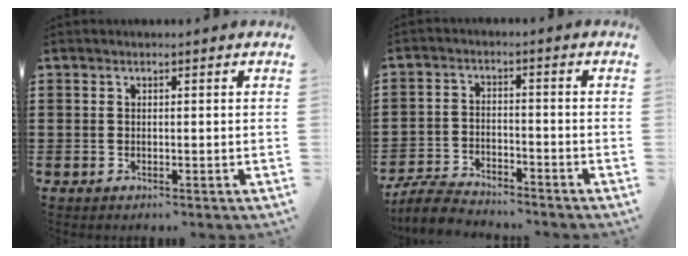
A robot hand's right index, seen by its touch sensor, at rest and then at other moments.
{"total": 5.2, "force": [-5.0, 0.8, 1.2], "torque": [-0.040, 0.001, -0.104]}